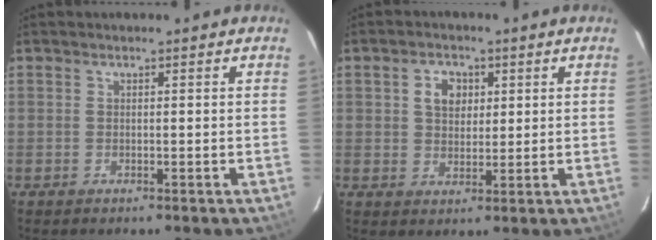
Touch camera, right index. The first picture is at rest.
{"total": 4.9, "force": [1.5, 3.7, 2.7], "torque": [-0.040, 0.014, 0.030]}